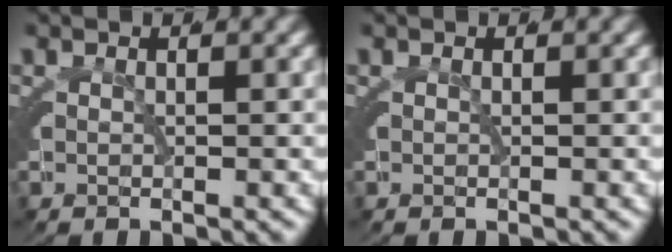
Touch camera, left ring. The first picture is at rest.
{"total": 0.0}